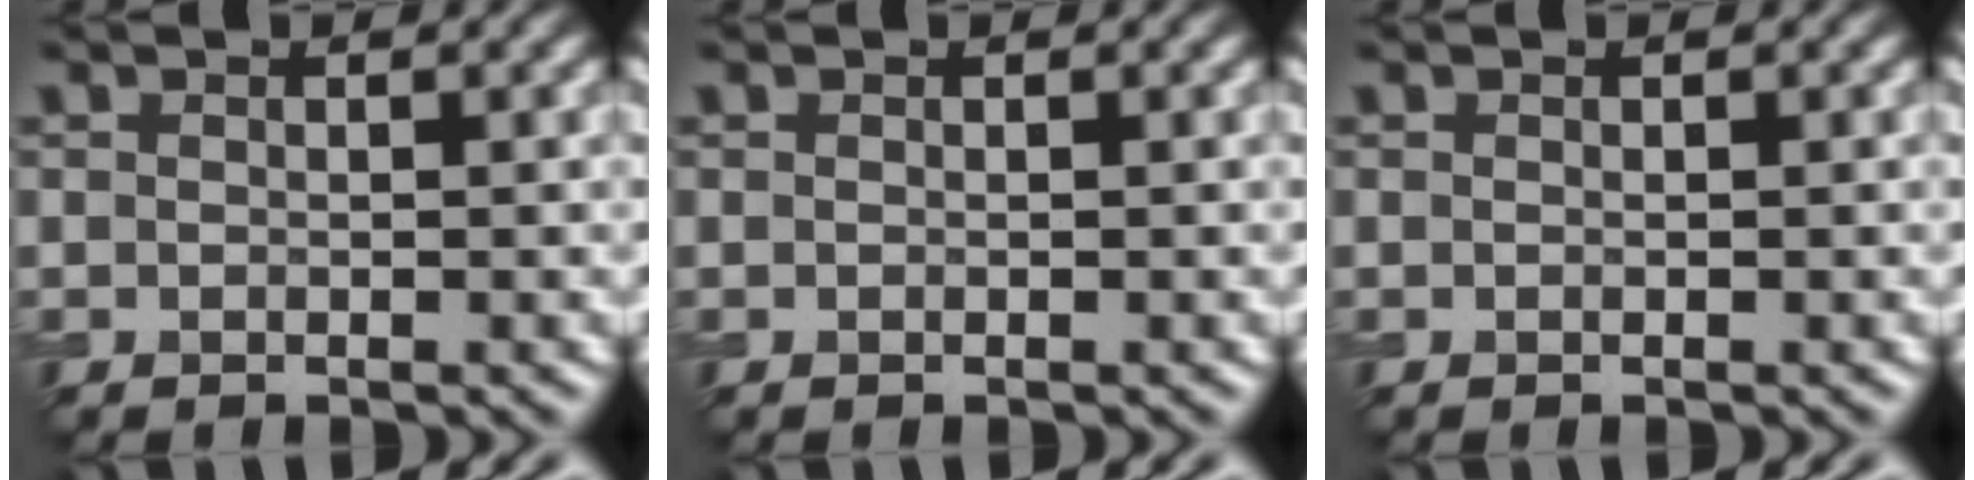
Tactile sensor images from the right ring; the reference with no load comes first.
{"total": 0.0}
{"total": 0.0}